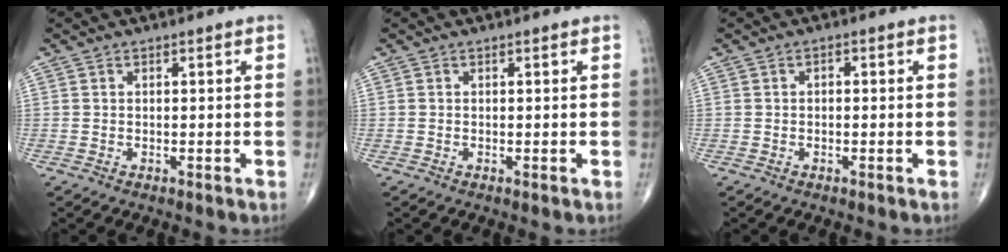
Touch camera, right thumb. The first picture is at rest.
{"total": 0.0}
{"total": 0.8, "force": [-0.1, 0.6, 0.6], "torque": [-0.004, 0.003, -0.005]}